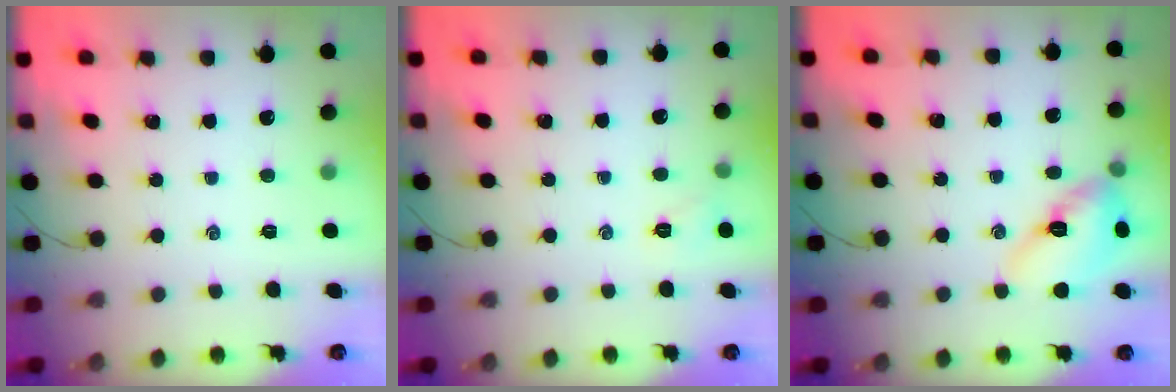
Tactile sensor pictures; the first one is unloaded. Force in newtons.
{"total": 5.0, "press": 4.8, "slide": 1.2}
{"total": 12.3, "press": 12.2, "slide": 1.6}